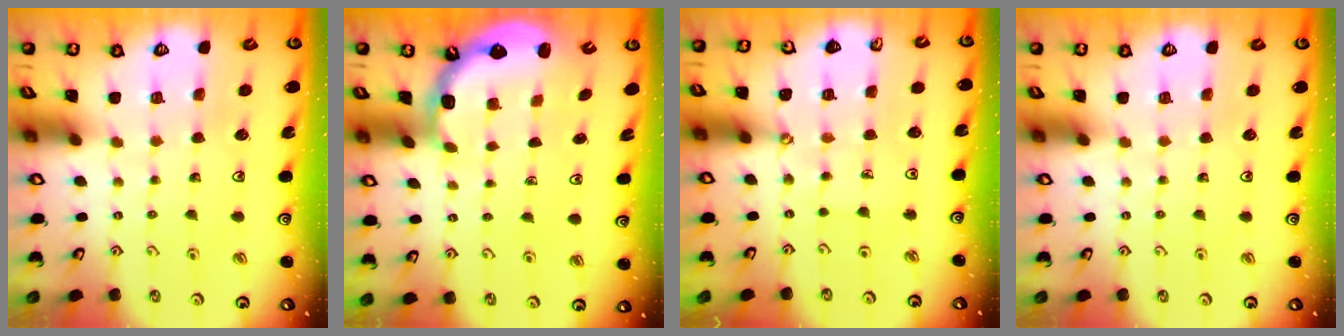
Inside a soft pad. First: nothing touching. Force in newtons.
{"total": 2.5, "press": 2.1, "slide": 1.3}
{"total": 0.6, "press": 0.6, "slide": 0.1}
{"total": 0.0}